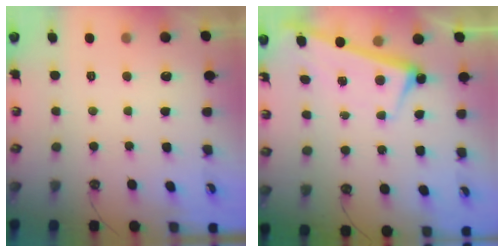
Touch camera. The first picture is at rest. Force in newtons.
{"total": 2.6, "press": 2.4, "slide": 0.9}